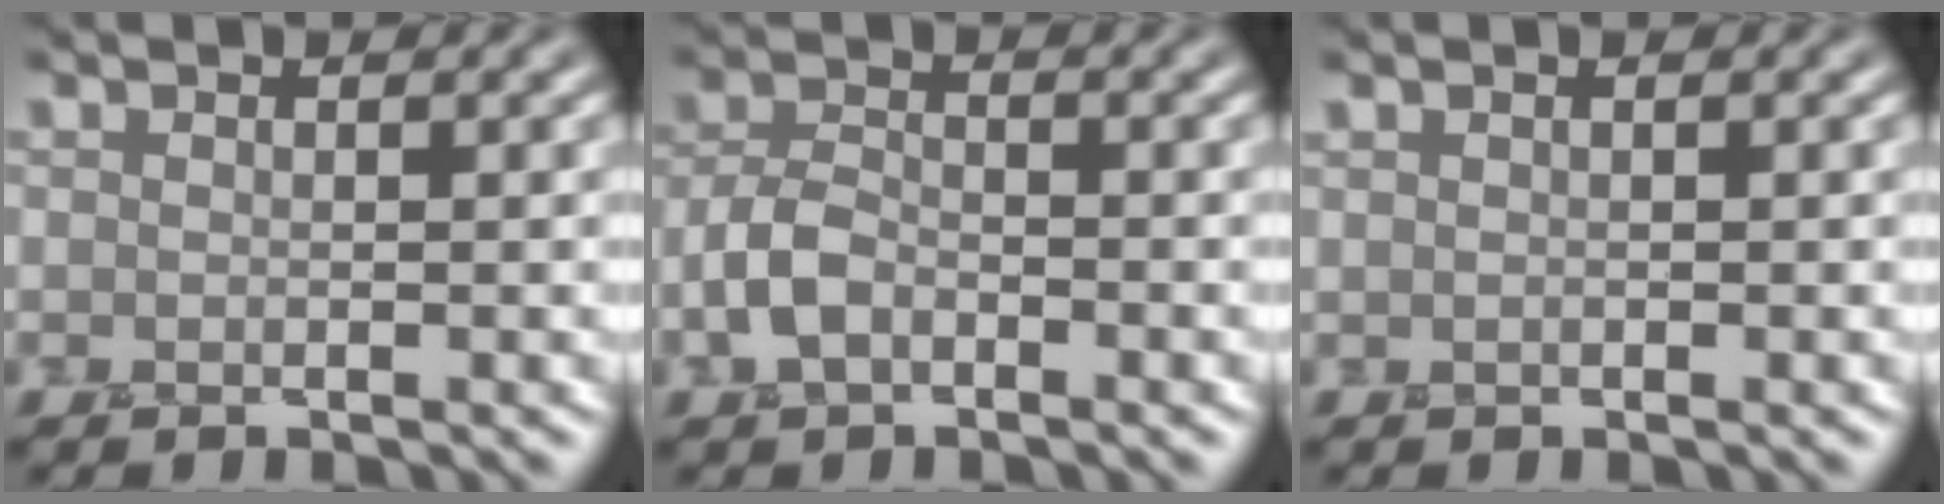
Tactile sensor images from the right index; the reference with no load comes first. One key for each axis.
{"total": 2.8, "fx": -1.3, "fy": 1.6, "fz": 1.9, "tx": -0.038, "ty": 0.005, "tz": -0.034}
{"total": 0.0}